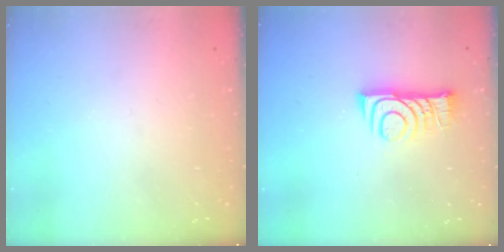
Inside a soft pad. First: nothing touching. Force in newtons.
{"total": 9.0, "press": 8.9, "slide": 0.9}